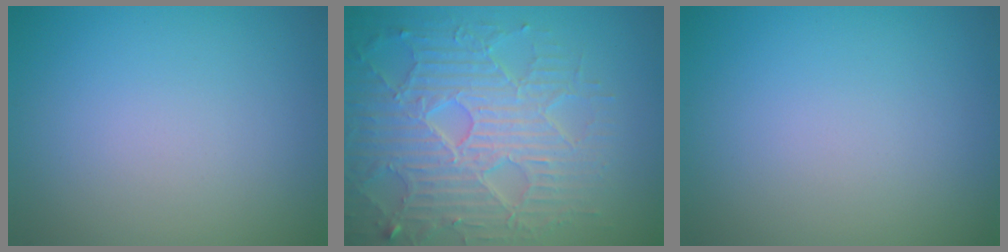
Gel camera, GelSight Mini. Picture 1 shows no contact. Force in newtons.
{"total": 7.4, "press": 5.9, "slide": 4.4}
{"total": 0.0}